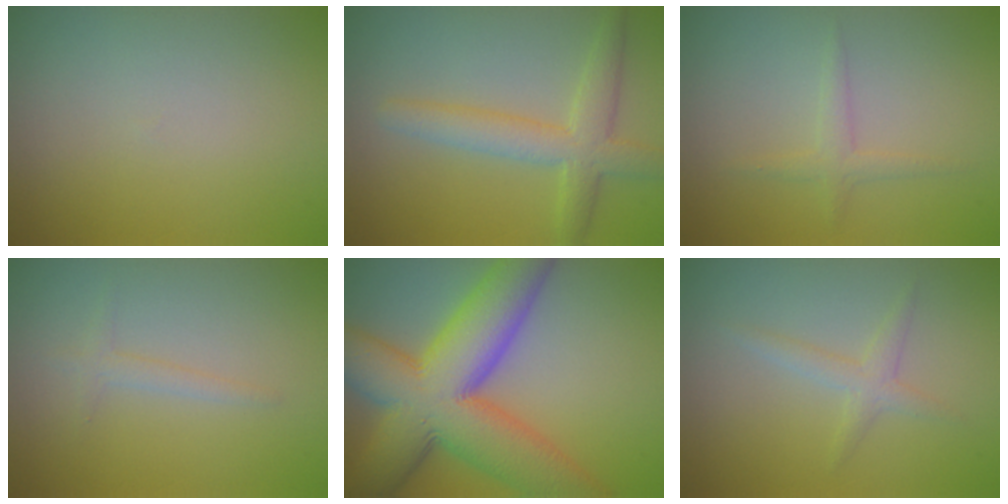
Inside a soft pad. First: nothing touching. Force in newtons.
{"total": 4.3, "press": 4.3, "slide": 0.1}
{"total": 1.4, "press": 1.4, "slide": 0.0}
{"total": 1.1, "press": 1.1, "slide": 0.1}
{"total": 13.4, "press": 13.4, "slide": 0.5}
{"total": 1.8, "press": 1.8, "slide": 0.1}